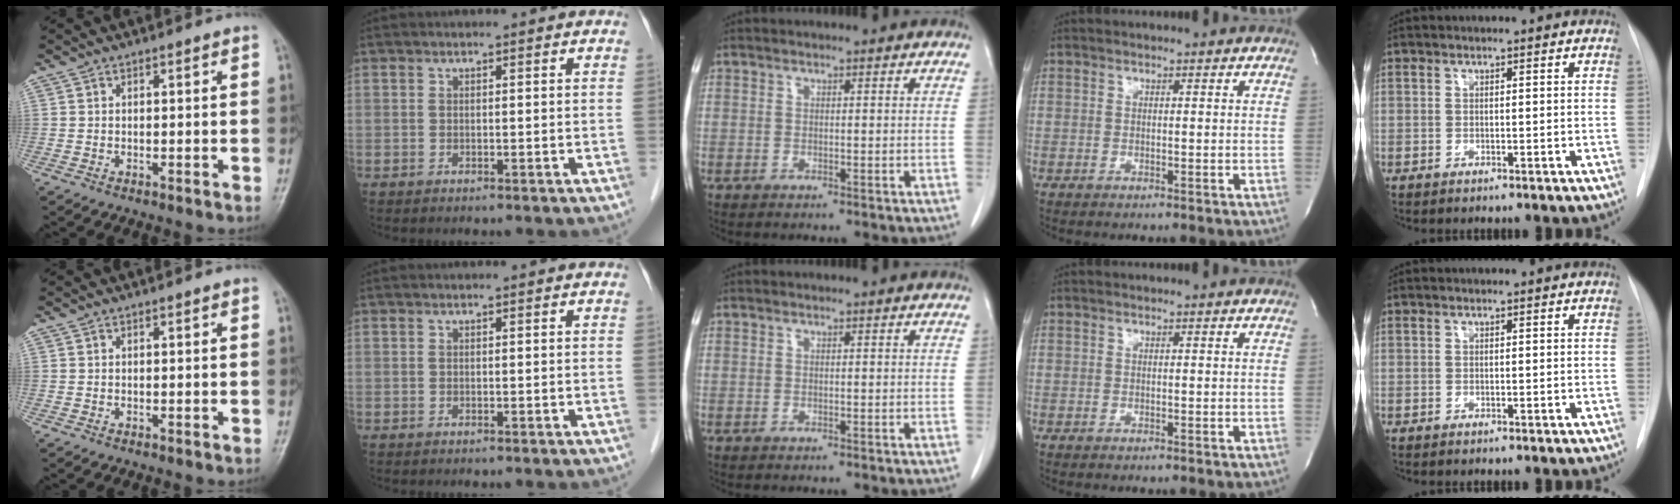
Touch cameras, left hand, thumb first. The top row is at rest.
{}